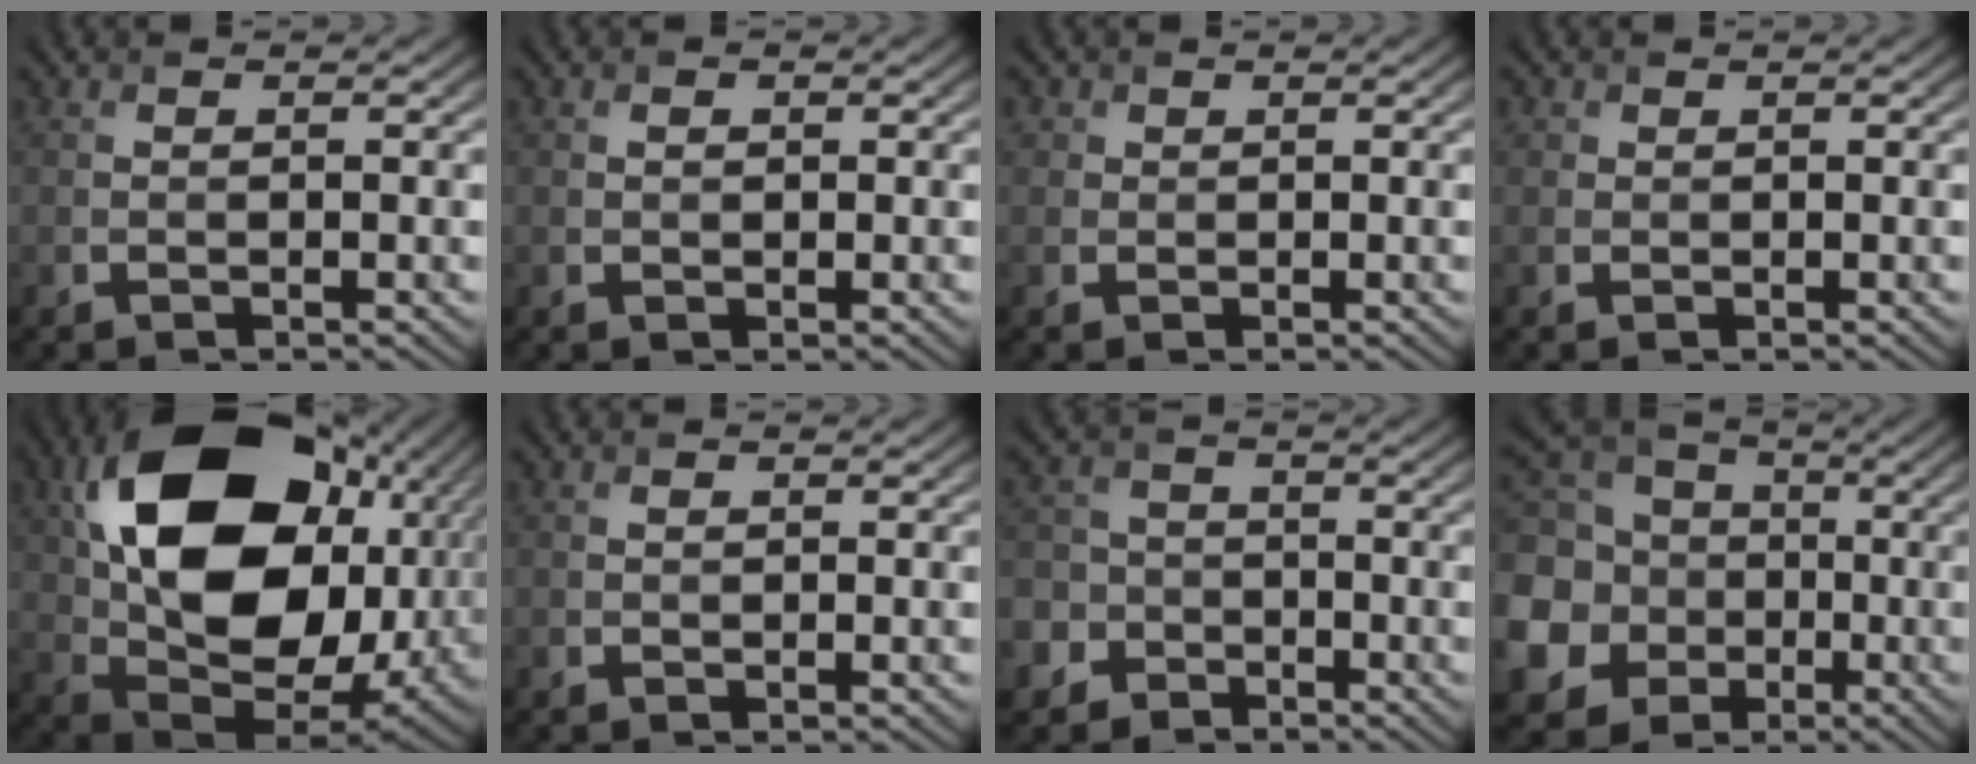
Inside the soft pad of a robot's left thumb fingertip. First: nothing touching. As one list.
[{"total": 1.1, "force": [0.3, 0.7, 0.8], "torque": [-0.013, -0.003, 0.008]}, {"total": 1.4, "force": [0.6, 1.3, 0.3], "torque": [-0.004, -0.004, 0.008]}, {"total": 1.0, "force": [0.5, 0.9, 0.2], "torque": [0.000, -0.002, 0.008]}, {"total": 21.5, "force": [5.4, 14.5, 15.0], "torque": [-0.324, -0.002, 0.110]}, {"total": 0.8, "force": [0.2, 0.5, 0.6], "torque": [-0.011, 0.000, 0.002]}, {"total": 7.8, "force": [-3.9, 6.5, 1.7], "torque": [-0.060, -0.016, -0.100]}, {"total": 18.2, "force": [-2.6, 16.6, 7.1], "torque": [-0.264, -0.017, -0.078]}]